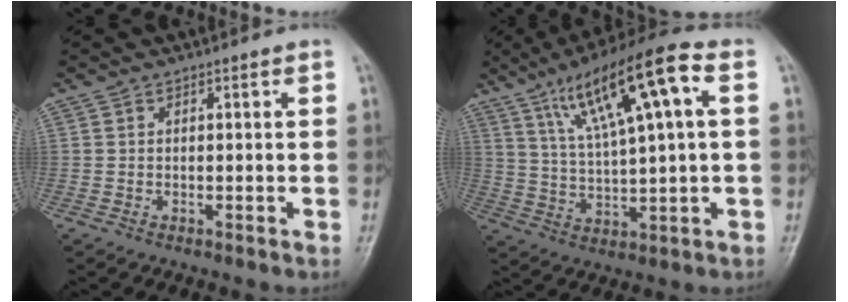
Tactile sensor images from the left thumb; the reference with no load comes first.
{"total": 16.7, "force": [6.5, 3.4, 15.0], "torque": [-0.259, 0.006, 0.114]}